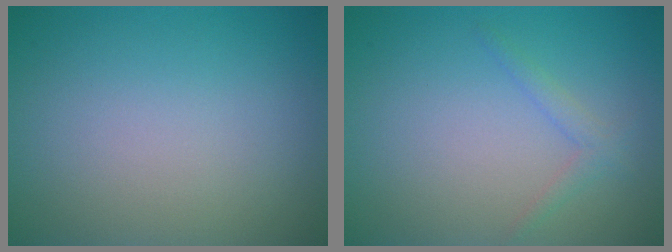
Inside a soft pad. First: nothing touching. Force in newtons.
{"total": 1.3, "press": 1.3, "slide": 0.1}